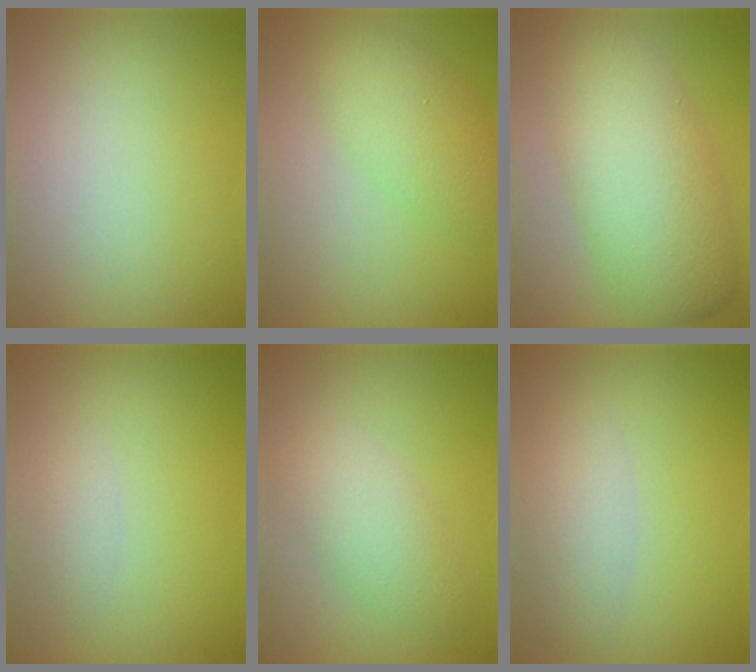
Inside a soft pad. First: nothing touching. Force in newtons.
{"total": 3.8, "press": 3.8, "slide": 0.1}
{"total": 7.9, "press": 7.9, "slide": 0.2}
{"total": 0.8, "press": 0.8, "slide": 0.0}
{"total": 3.3, "press": 3.3, "slide": 0.1}
{"total": 2.4, "press": 2.4, "slide": 0.0}